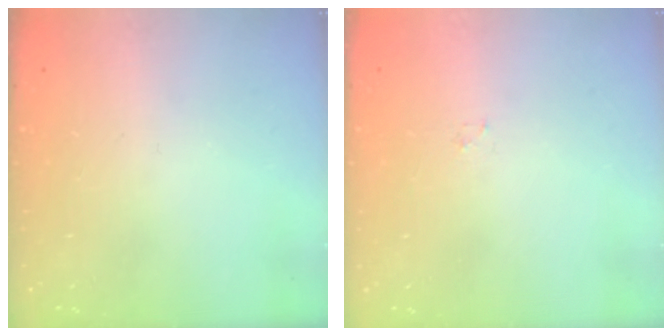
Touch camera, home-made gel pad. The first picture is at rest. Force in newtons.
{"total": 0.8, "press": 0.8, "slide": 0.2}